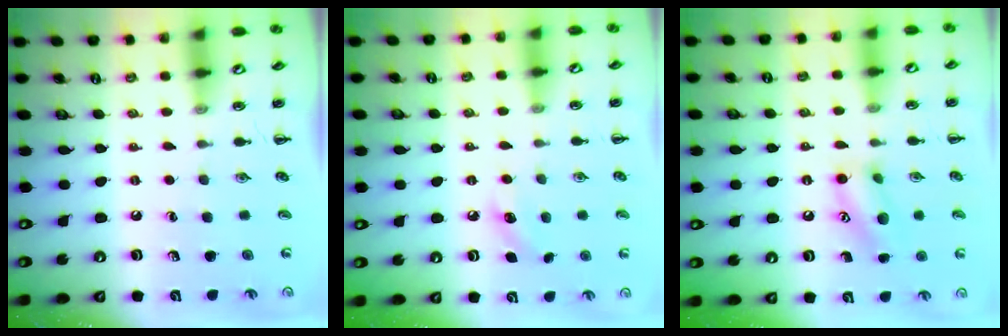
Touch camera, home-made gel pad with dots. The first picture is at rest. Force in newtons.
{"total": 7.1, "press": 6.9, "slide": 1.9}
{"total": 11.0, "press": 10.9, "slide": 1.1}